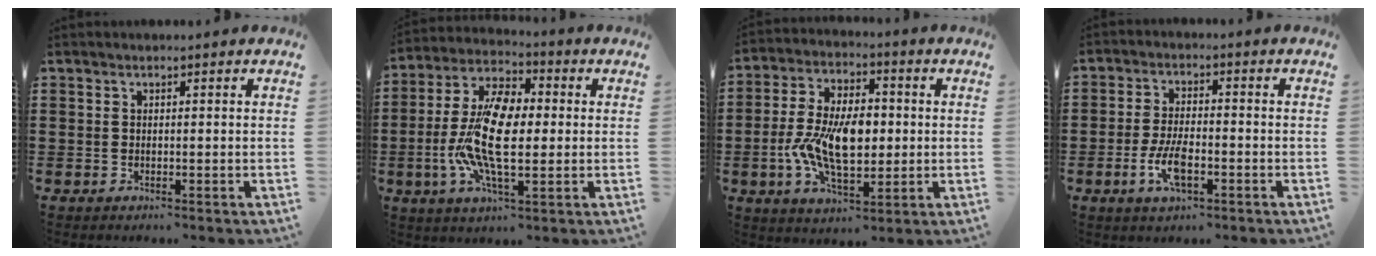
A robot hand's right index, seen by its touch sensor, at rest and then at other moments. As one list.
[{"total": 12.5, "force": [-1.2, 5.8, 11.0], "torque": [-0.239, -0.001, -0.025]}, {"total": 10.8, "force": [-1.0, 6.0, 9.0], "torque": [-0.186, 0.005, -0.024]}, {"total": 6.0, "force": [-2.2, 2.4, 5.0], "torque": [-0.119, -0.008, -0.045]}]